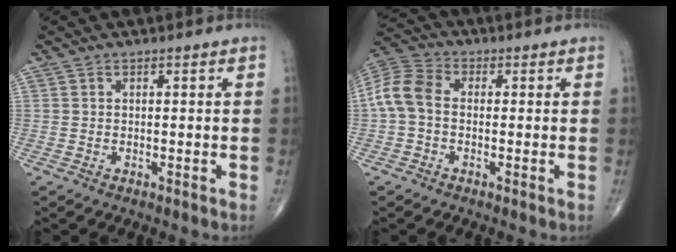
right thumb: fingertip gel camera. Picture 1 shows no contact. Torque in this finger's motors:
{"motor_torque": [-0.26, 0.49, 0.68, -0.14, 0.07]}